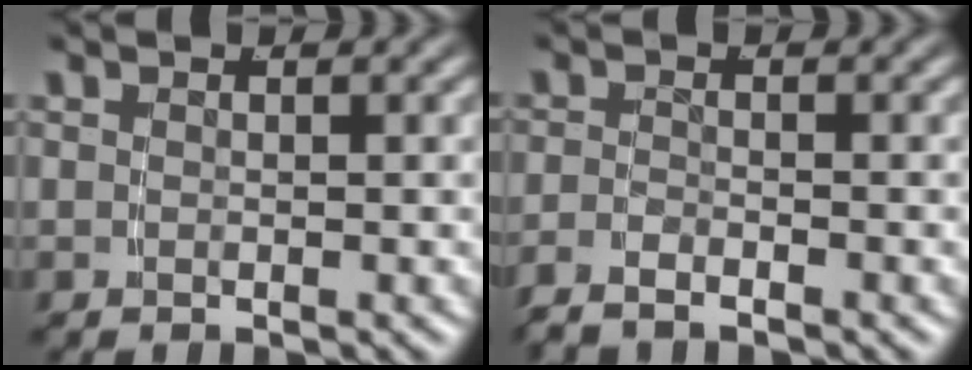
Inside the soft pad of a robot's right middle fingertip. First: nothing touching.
{"total": 2.1, "force": [-1.8, 0.7, 0.8], "torque": [-0.028, -0.010, -0.030]}